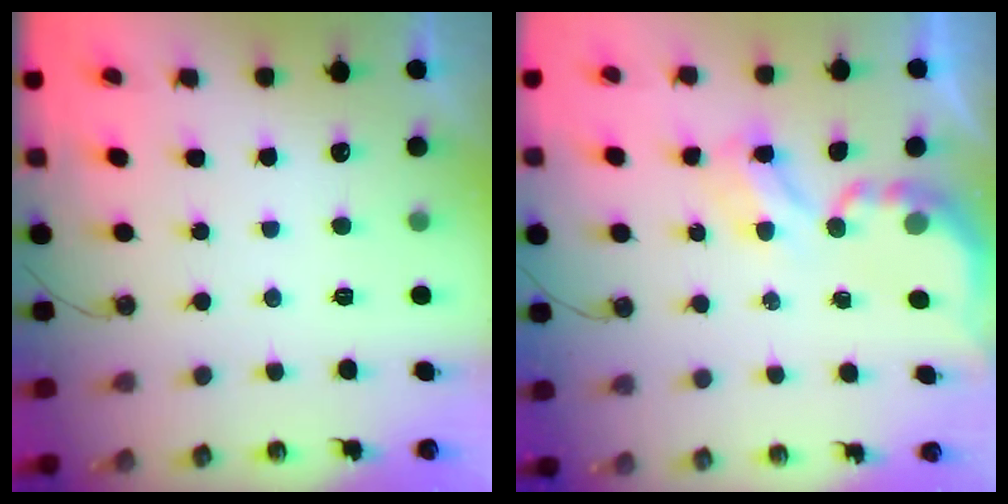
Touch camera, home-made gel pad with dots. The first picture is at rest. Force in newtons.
{"total": 3.7, "press": 3.7, "slide": 0.2}